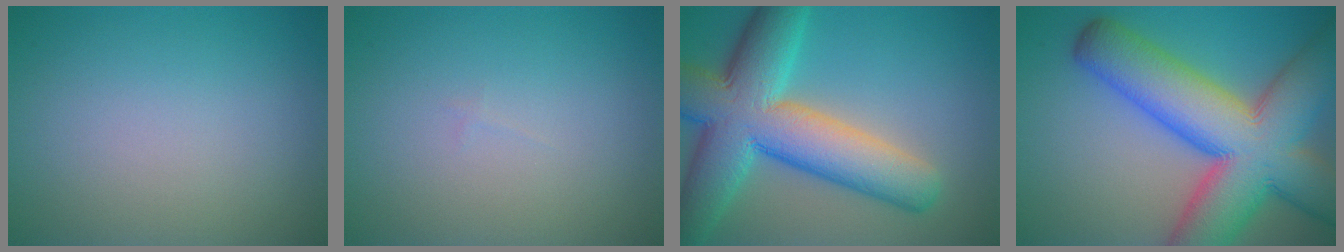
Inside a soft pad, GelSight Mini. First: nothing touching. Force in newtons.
{"total": 0.0}
{"total": 12.0, "press": 12.0, "slide": 0.4}
{"total": 14.8, "press": 14.7, "slide": 0.7}